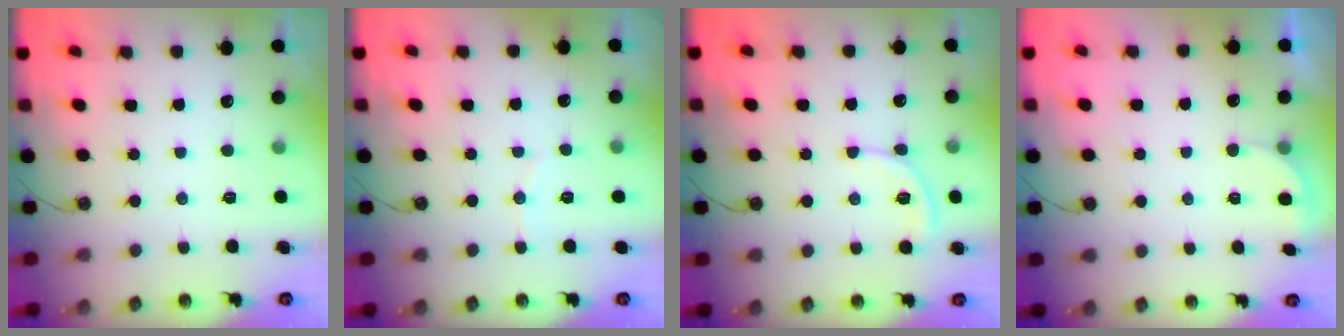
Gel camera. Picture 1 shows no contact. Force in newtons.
{"total": 4.4, "press": 4.1, "slide": 1.5}
{"total": 5.5, "press": 5.5, "slide": 0.7}
{"total": 2.1, "press": 2.1, "slide": 0.6}